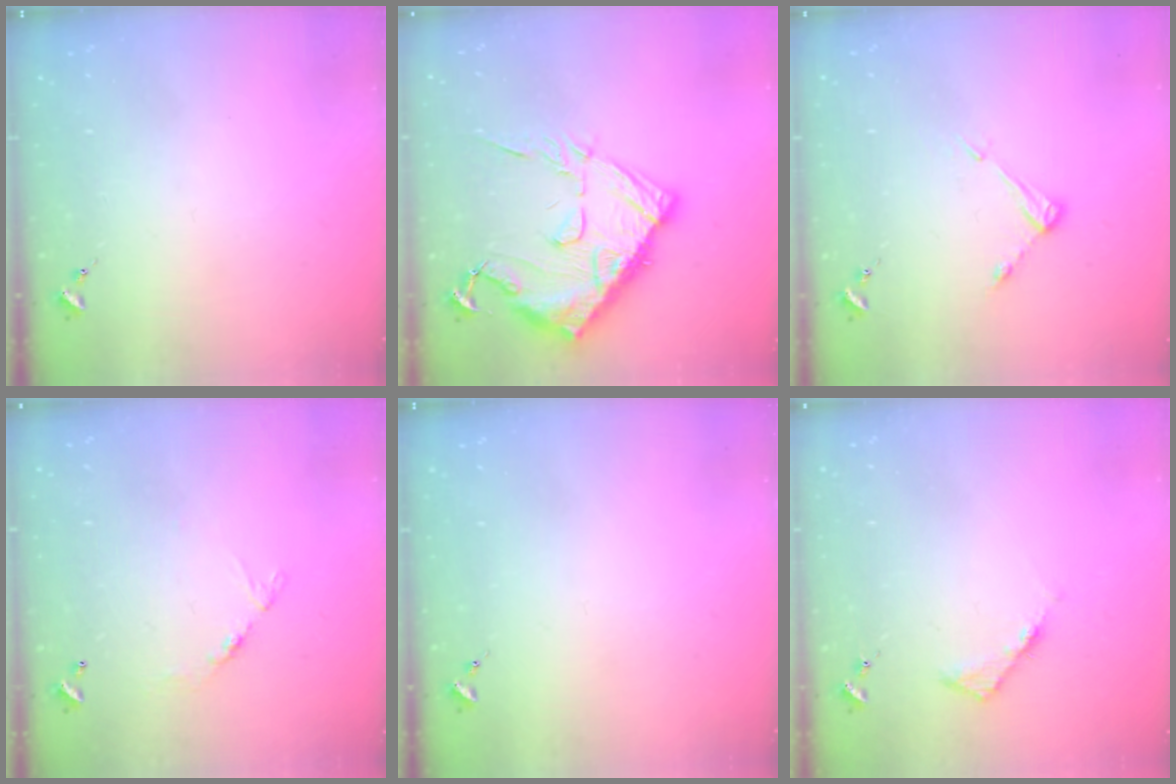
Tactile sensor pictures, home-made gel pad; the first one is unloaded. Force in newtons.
{"total": 18.7, "press": 18.6, "slide": 1.2}
{"total": 5.2, "press": 5.1, "slide": 0.3}
{"total": 5.9, "press": 5.9, "slide": 0.4}
{"total": 0.0}
{"total": 4.1, "press": 4.0, "slide": 0.5}